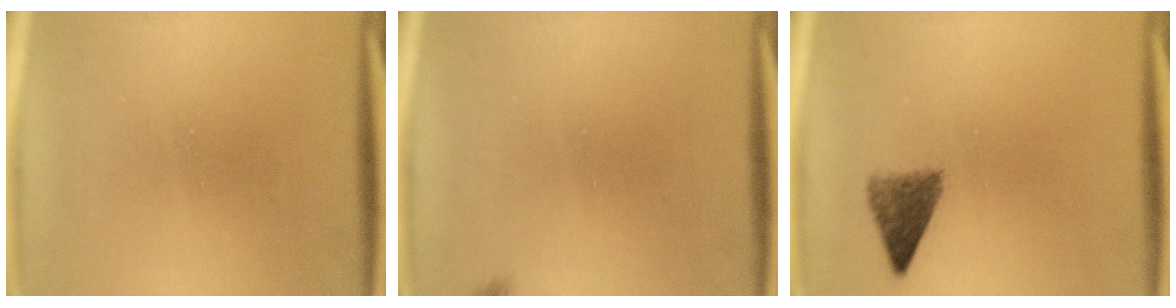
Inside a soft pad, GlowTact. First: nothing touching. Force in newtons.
{"total": 0.9}
{"total": 3.9}